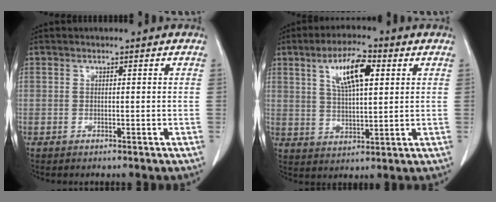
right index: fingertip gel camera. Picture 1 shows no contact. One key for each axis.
{"total": 9.1, "fx": 3.5, "fy": 2.5, "fz": 8.0, "tx": -0.145, "ty": 0.010, "tz": 0.066}